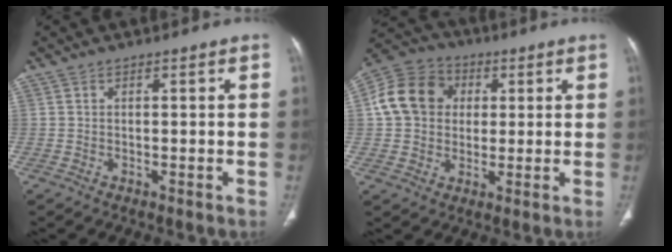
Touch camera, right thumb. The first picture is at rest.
{"total": 12.8, "force": [2.1, 10.8, 6.5], "torque": [-0.107, 0.016, 0.026]}